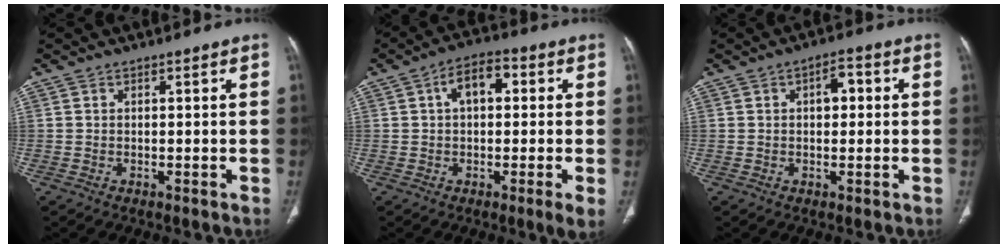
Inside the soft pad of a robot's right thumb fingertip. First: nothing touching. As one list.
[{"total": 10.0, "force": [1.5, 4.0, 9.0], "torque": [-0.130, 0.008, 0.009]}, {"total": 4.0, "force": [0.8, 2.2, 3.2], "torque": [-0.032, 0.013, 0.007]}]